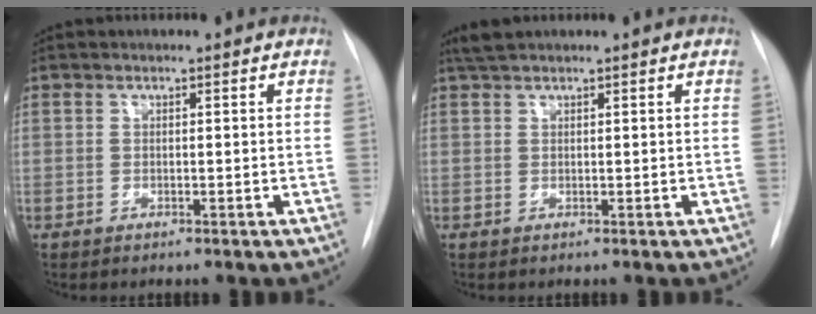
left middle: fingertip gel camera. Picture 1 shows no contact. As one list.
[{"total": 2.1, "force": [1.8, 0.3, 1.0], "torque": [-0.023, 0.016, 0.036]}]